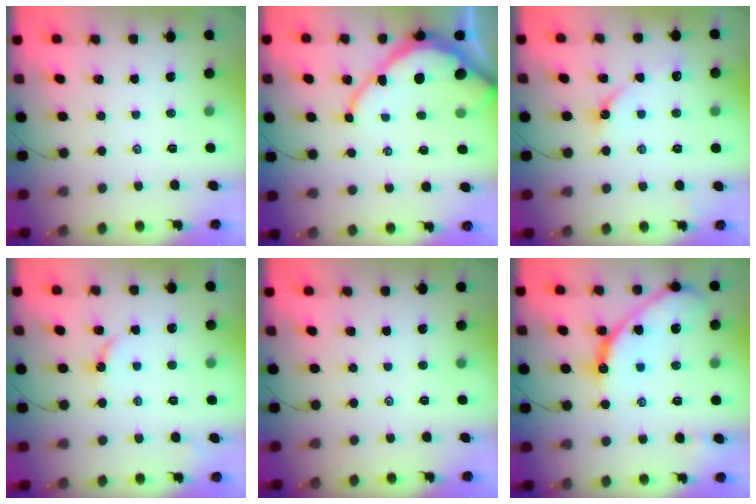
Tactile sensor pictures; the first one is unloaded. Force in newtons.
{"total": 9.9, "press": 9.8, "slide": 1.3}
{"total": 4.6, "press": 4.5, "slide": 0.5}
{"total": 2.6, "press": 2.6, "slide": 0.3}
{"total": 0.0}
{"total": 15.5, "press": 15.4, "slide": 1.6}